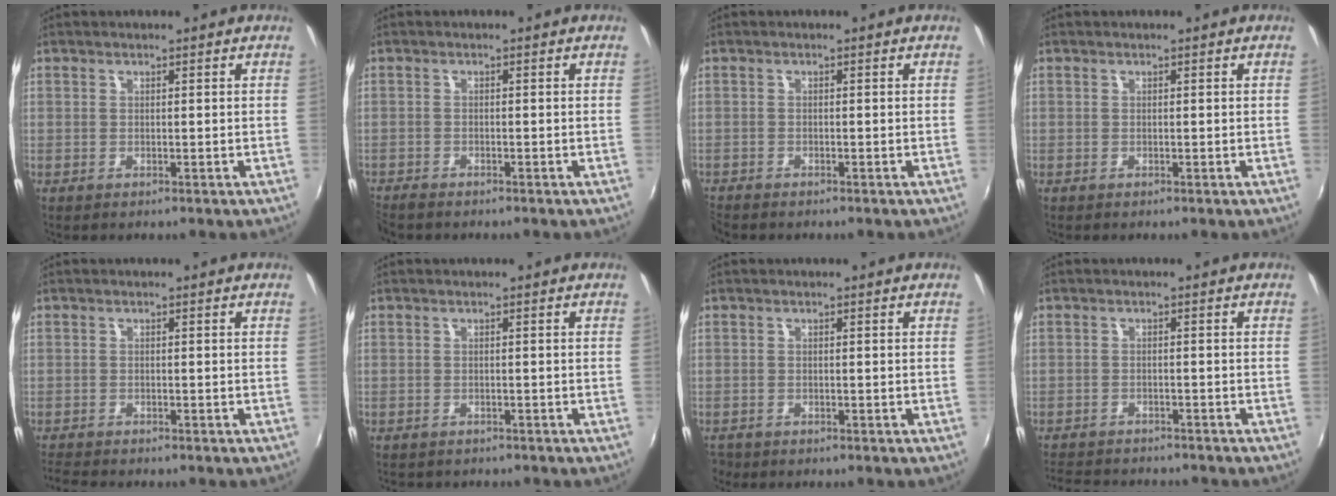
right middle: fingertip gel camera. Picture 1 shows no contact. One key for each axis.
{"total": 2.5, "fx": -2.4, "fy": 0.5, "fz": 0.6, "tx": -0.020, "ty": -0.014, "tz": -0.048}
{"total": 1.7, "fx": -1.7, "fy": 0.4, "fz": 0.2, "tx": -0.011, "ty": -0.009, "tz": -0.036}
{"total": 0.0}
{"total": 3.4, "fx": -3.2, "fy": 0.3, "fz": 1.0, "tx": -0.032, "ty": -0.018, "tz": -0.063}
{"total": 2.0, "fx": -1.8, "fy": 0.9, "fz": 0.4, "tx": -0.013, "ty": -0.008, "tz": -0.024}
{"total": 1.6, "fx": -1.3, "fy": 1.0, "fz": 0.2, "tx": -0.010, "ty": -0.004, "tz": -0.023}
{"total": 8.8, "fx": -8.1, "fy": 2.3, "fz": 2.7, "tx": -0.074, "ty": -0.009, "tz": -0.125}